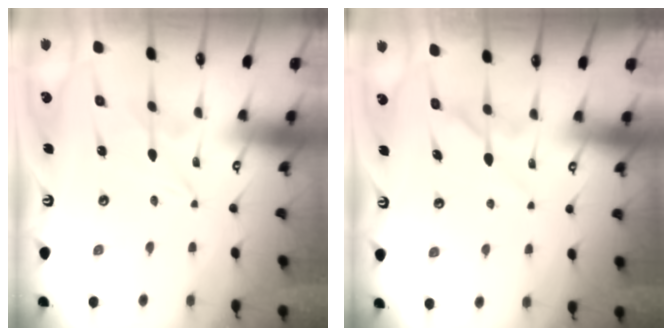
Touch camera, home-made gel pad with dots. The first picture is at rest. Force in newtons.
{"total": 6.1, "press": 6.1, "slide": 0.6}